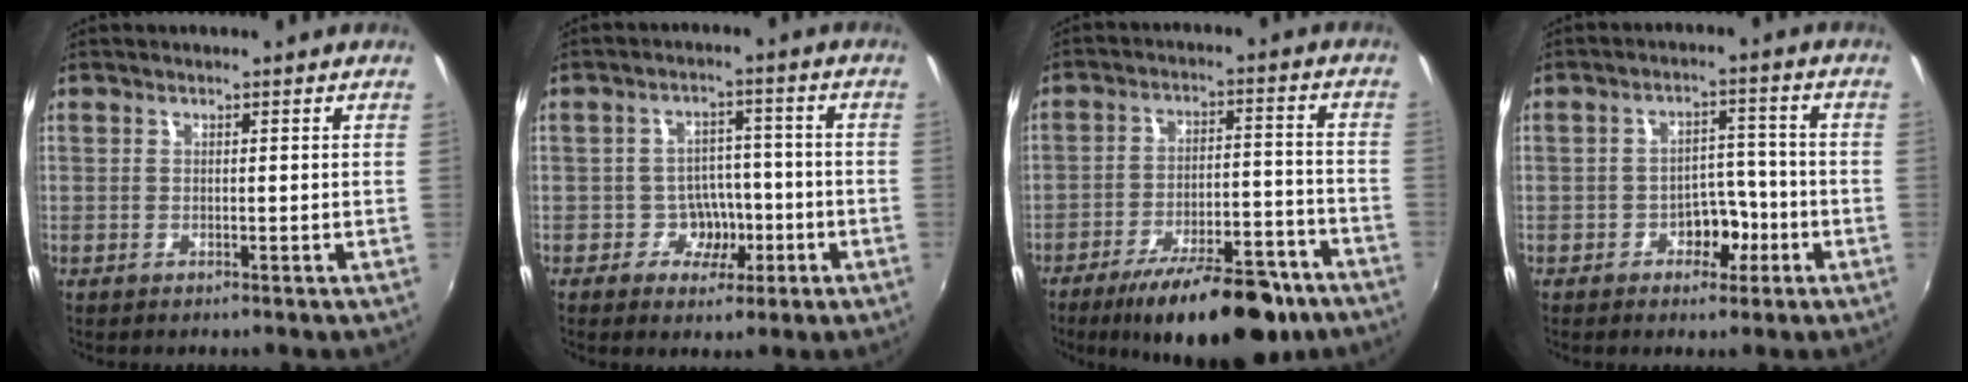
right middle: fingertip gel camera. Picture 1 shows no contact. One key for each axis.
{"total": 5.1, "fx": -1.5, "fy": 4.5, "fz": 1.9, "tx": -0.036, "ty": 0.012, "tz": -0.014}
{"total": 19.7, "fx": -14.5, "fy": 6.2, "fz": 11.8, "tx": -0.187, "ty": -0.017, "tz": -0.204}
{"total": 5.3, "fx": -2.6, "fy": 3.8, "fz": 2.7, "tx": -0.043, "ty": 0.012, "tz": -0.034}